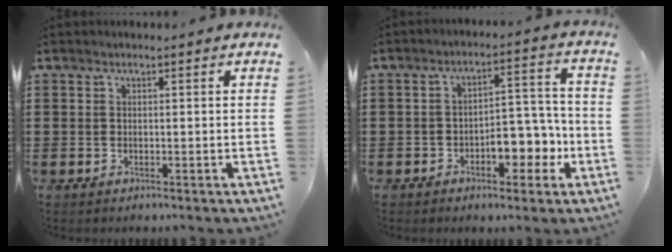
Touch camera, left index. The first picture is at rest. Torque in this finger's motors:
{"motor_torque": [0.48, 0.29, 0.25, 0.08]}